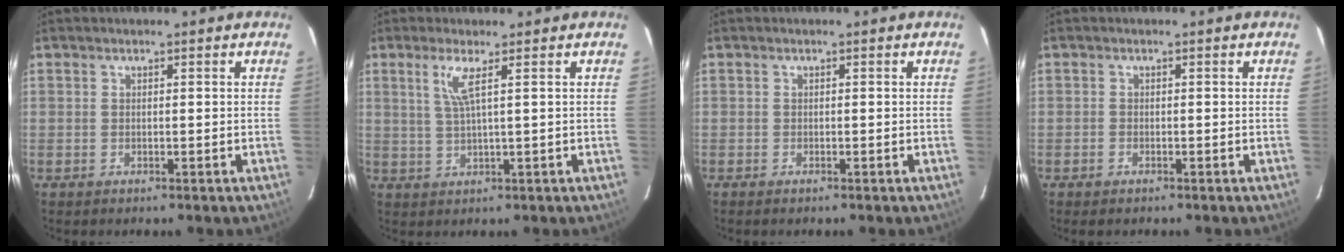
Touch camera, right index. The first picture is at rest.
{"total": 3.7, "force": [1.6, -0.5, 3.3], "torque": [-0.065, -0.003, 0.035]}
{"total": 0.6, "force": [-0.5, 0.1, 0.2], "torque": [-0.006, -0.002, -0.010]}
{"total": 0.9, "force": [-0.7, 0.5, 0.3], "torque": [-0.007, -0.001, -0.014]}